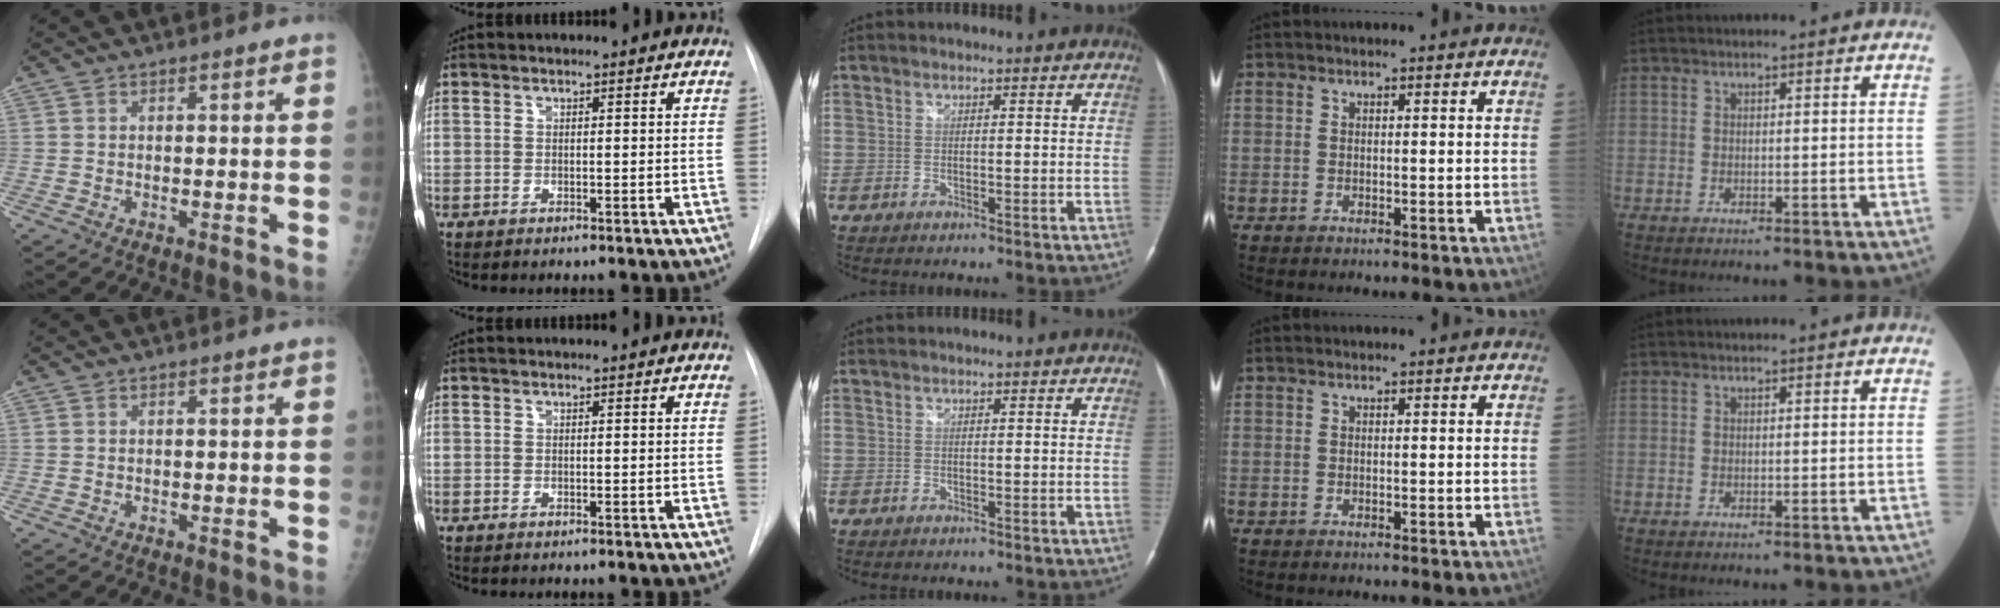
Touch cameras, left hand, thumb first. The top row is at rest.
{}